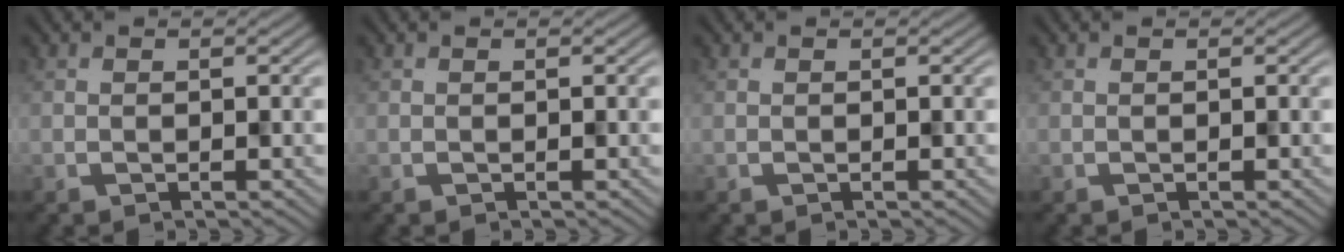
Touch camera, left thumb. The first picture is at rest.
{"total": 0.0}
{"total": 0.0}
{"total": 0.0}